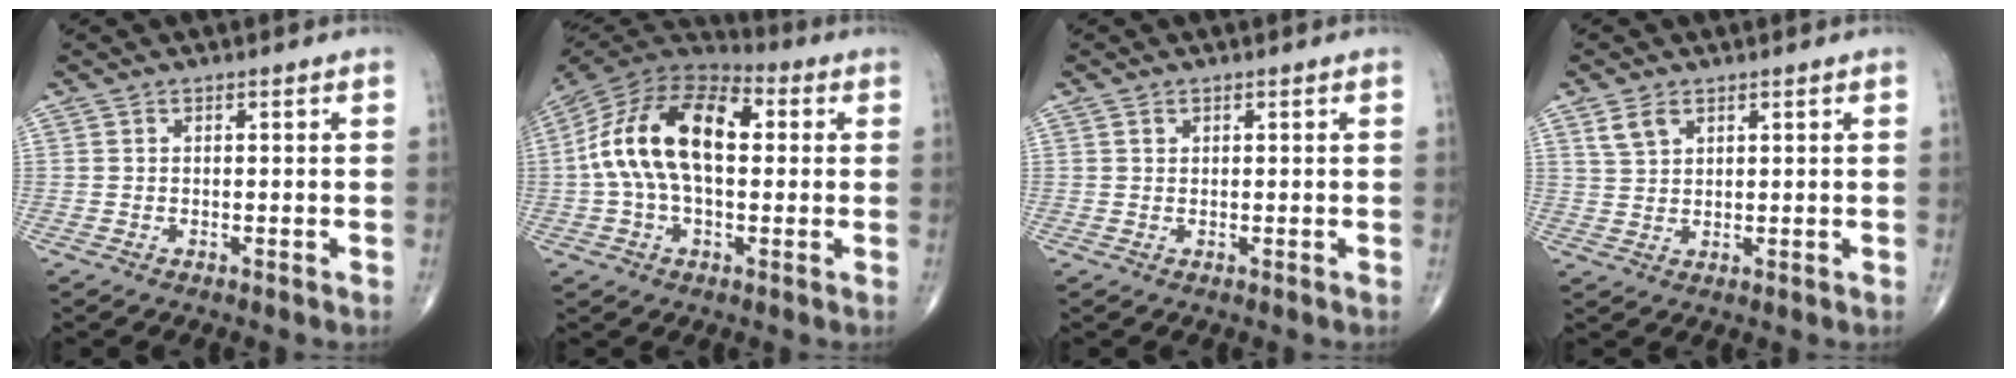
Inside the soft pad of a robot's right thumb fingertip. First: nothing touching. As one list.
[{"total": 18.9, "force": [1.9, 10.7, 15.5], "torque": [-0.289, 0.038, 0.022]}, {"total": 0.7, "force": [0.4, 0.6, 0.3], "torque": [0.000, -0.002, 0.007]}, {"total": 3.5, "force": [2.1, 2.0, 1.9], "torque": [-0.035, -0.004, 0.048]}]